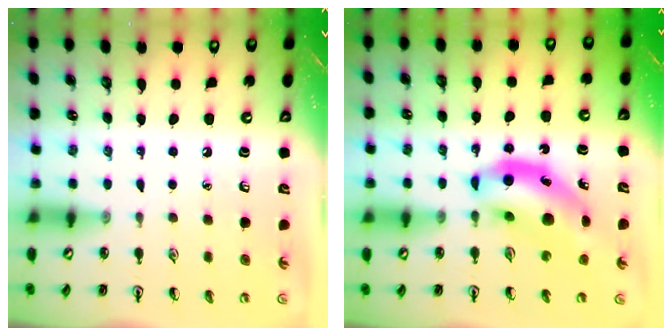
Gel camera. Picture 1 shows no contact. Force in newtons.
{"total": 12.4, "press": 11.8, "slide": 3.6}